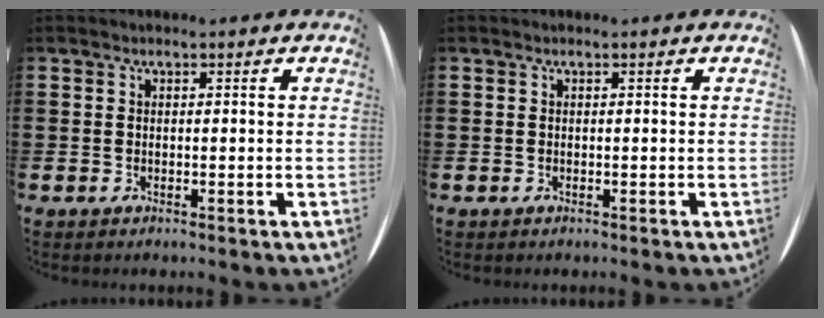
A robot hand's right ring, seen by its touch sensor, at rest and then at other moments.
{"total": 0.0}